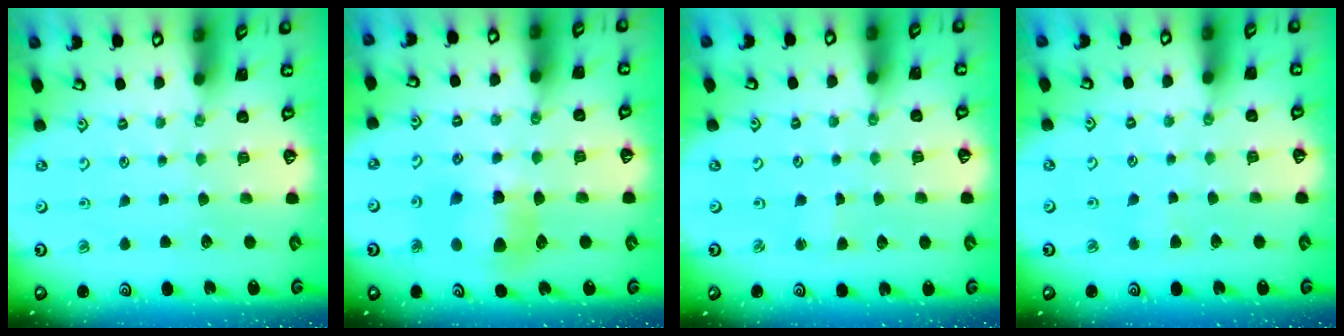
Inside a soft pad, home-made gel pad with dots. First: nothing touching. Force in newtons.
{"total": 7.6, "press": 7.5, "slide": 1.0}
{"total": 1.5, "press": 1.5, "slide": 0.3}
{"total": 2.9, "press": 2.9, "slide": 0.4}